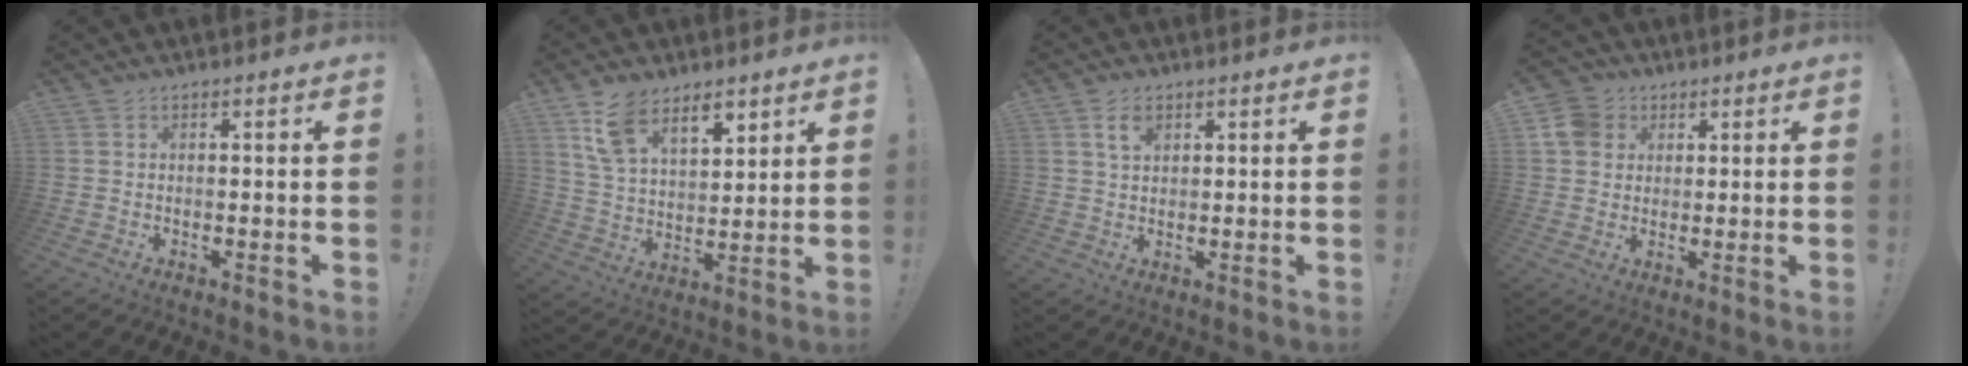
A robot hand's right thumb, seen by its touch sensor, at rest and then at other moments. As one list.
[{"total": 11.8, "force": [8.4, 5.9, 5.8], "torque": [-0.099, -0.046, 0.158]}, {"total": 4.4, "force": [2.2, 2.6, 2.7], "torque": [-0.036, -0.005, 0.037]}, {"total": 7.7, "force": [2.9, 6.7, 2.4], "torque": [-0.041, -0.009, 0.058]}]